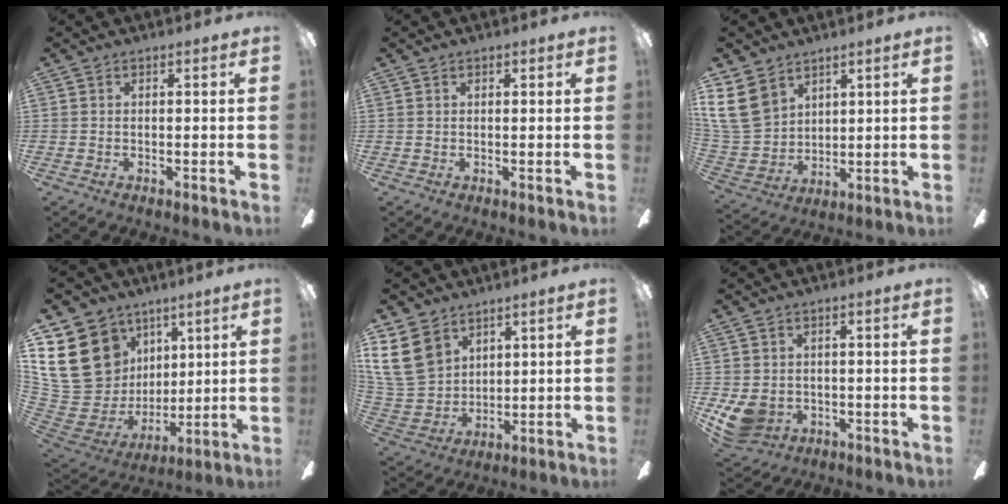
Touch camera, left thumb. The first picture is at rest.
{"total": 0.7, "force": [0.4, 0.6, 0.0], "torque": [0.008, 0.000, 0.006]}
{"total": 13.9, "force": [7.2, 10.1, 6.3], "torque": [-0.158, -0.020, 0.141]}
{"total": 23.6, "force": [8.5, 19.1, 10.9], "torque": [-0.223, -0.052, 0.193]}
{"total": 15.4, "force": [7.5, 11.5, 7.0], "torque": [-0.179, -0.024, 0.148]}
{"total": 8.1, "force": [-2.2, 6.6, 4.1], "torque": [-0.092, 0.008, -0.041]}